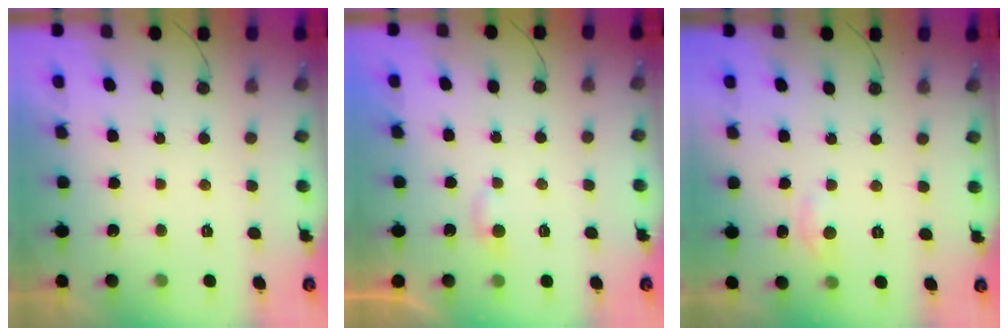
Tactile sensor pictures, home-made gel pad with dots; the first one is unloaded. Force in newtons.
{"total": 2.8, "press": 2.8, "slide": 0.2}
{"total": 2.8, "press": 2.8, "slide": 0.4}